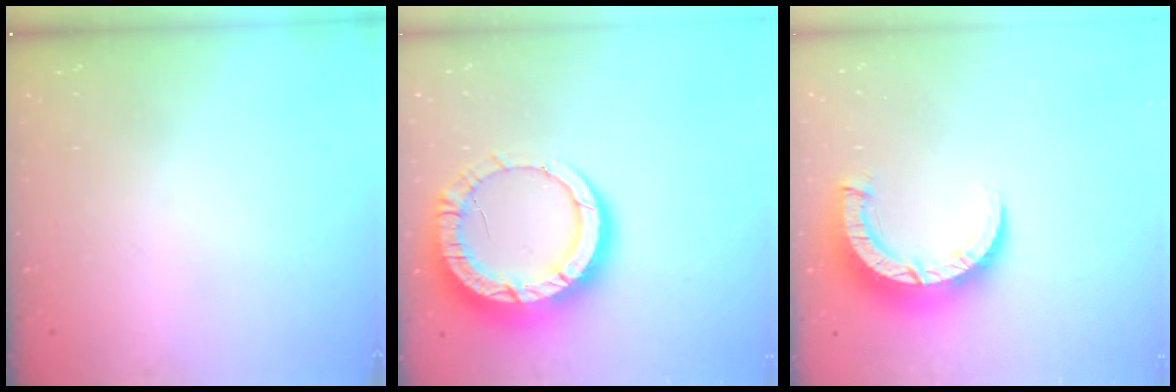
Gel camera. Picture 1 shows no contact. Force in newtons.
{"total": 17.7, "press": 17.7, "slide": 1.5}
{"total": 8.7, "press": 8.7, "slide": 1.1}